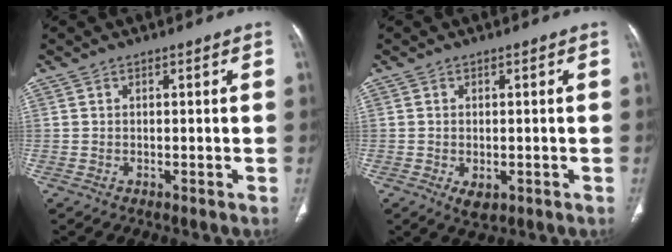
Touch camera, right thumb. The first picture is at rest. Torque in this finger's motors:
{"motor_torque": [-0.15, -0.03, -0.30, 0.04, 0.07]}